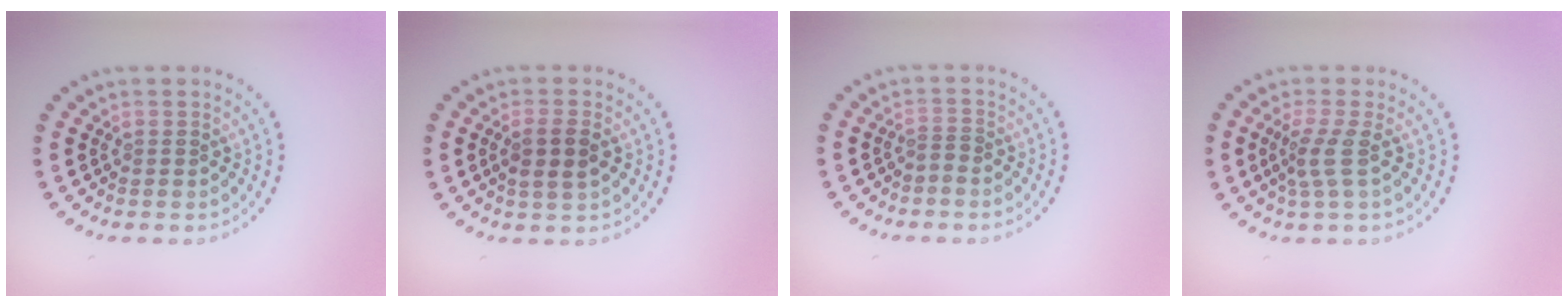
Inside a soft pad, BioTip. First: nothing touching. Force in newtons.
{"total": 2.5, "press": 2.4, "slide": 0.8}
{"total": 0.9, "press": 0.3, "slide": 0.9}
{"total": 2.4, "press": 1.8, "slide": 1.6}